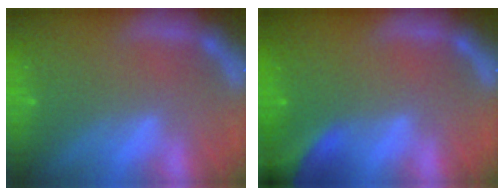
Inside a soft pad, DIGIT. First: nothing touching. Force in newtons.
{"total": 10.0}